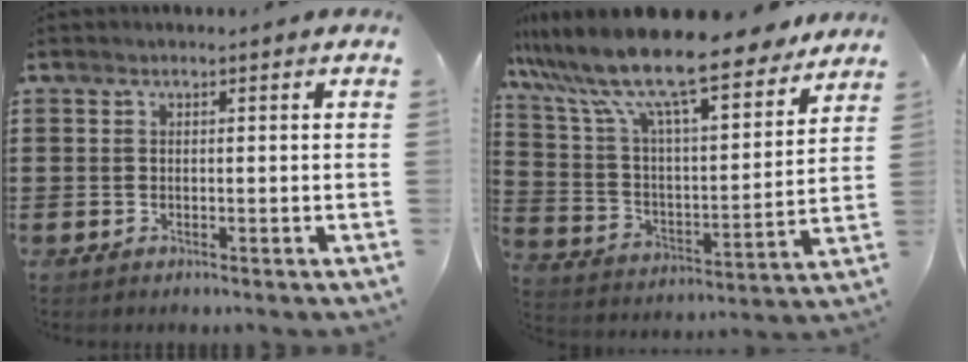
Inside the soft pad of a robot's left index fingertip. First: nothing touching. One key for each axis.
{"total": 13.7, "fx": 11.5, "fy": 1.1, "fz": 7.5, "tx": -0.185, "ty": -0.068, "tz": 0.196}